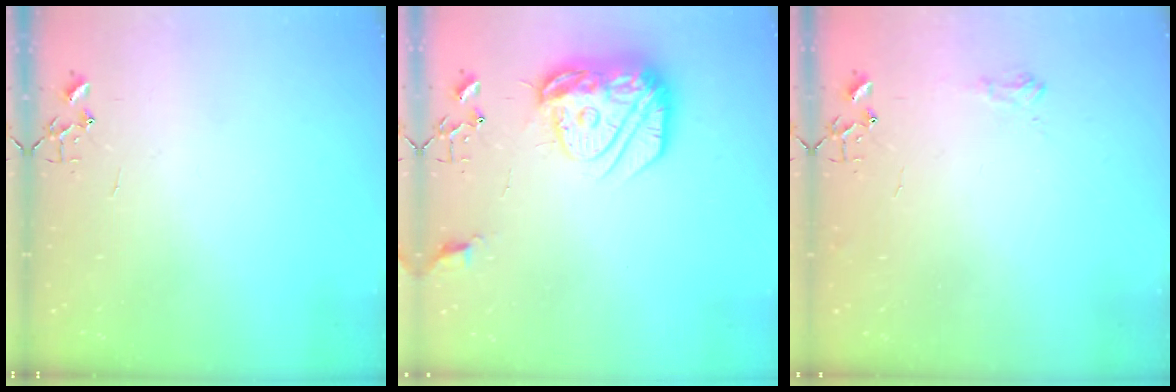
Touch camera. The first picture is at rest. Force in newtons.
{"total": 17.7, "press": 17.6, "slide": 1.4}
{"total": 7.1, "press": 7.1, "slide": 0.8}